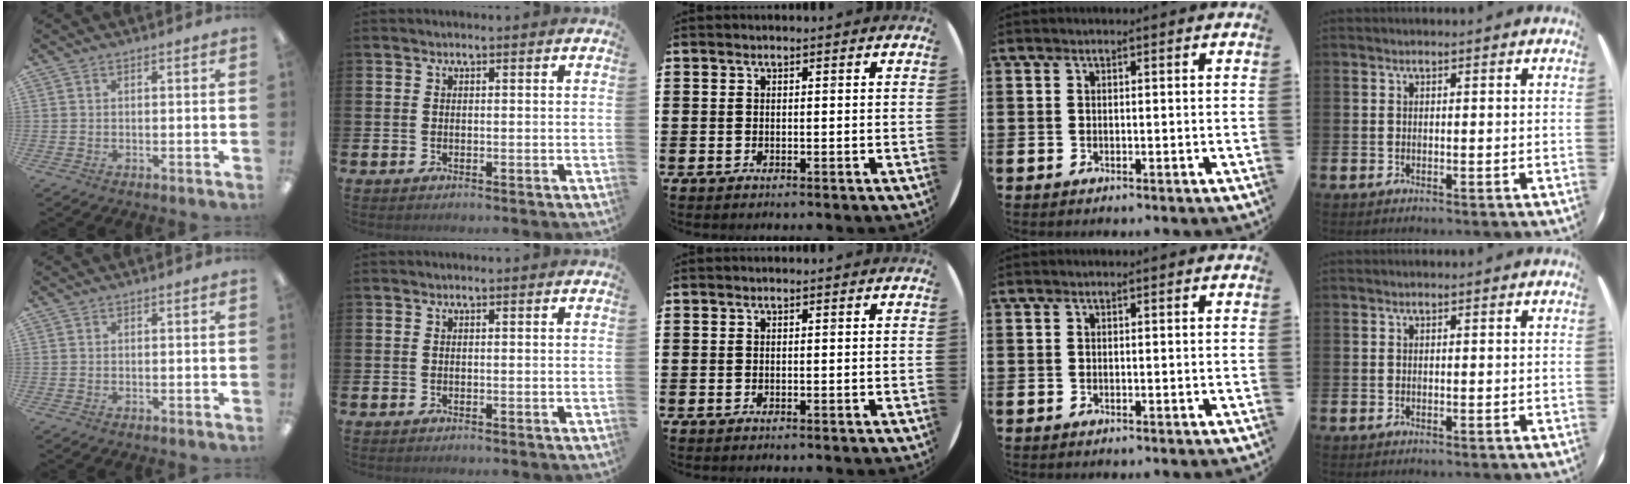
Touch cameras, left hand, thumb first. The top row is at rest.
{}